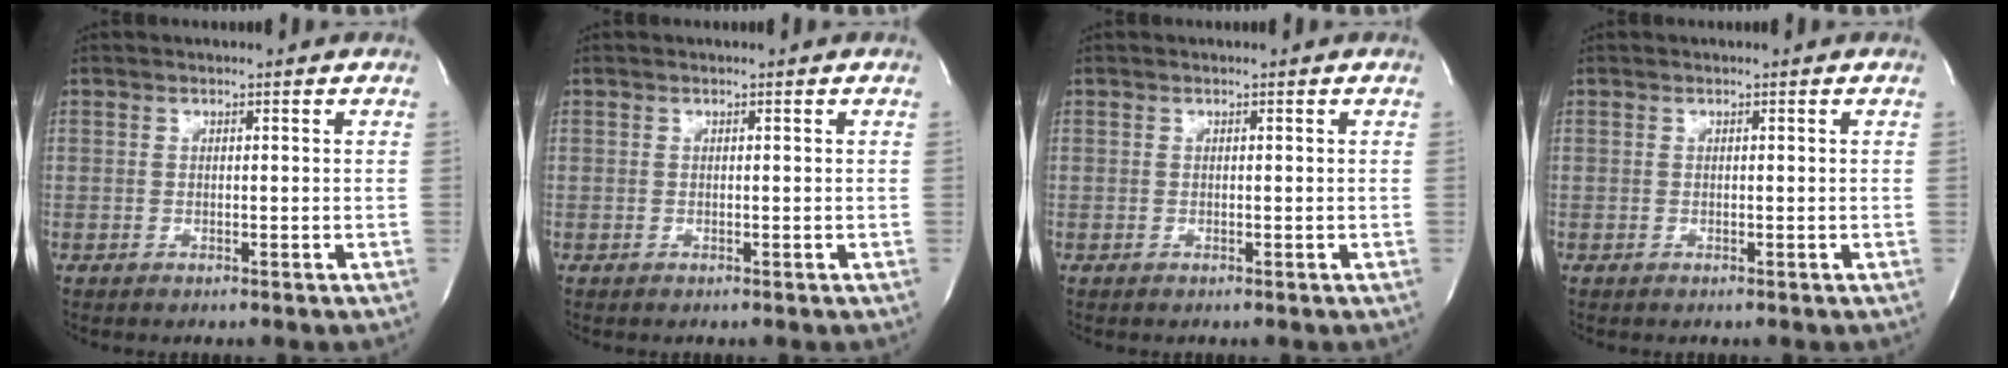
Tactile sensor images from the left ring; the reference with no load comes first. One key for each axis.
{"total": 0.0}
{"total": 0.0}
{"total": 0.0}